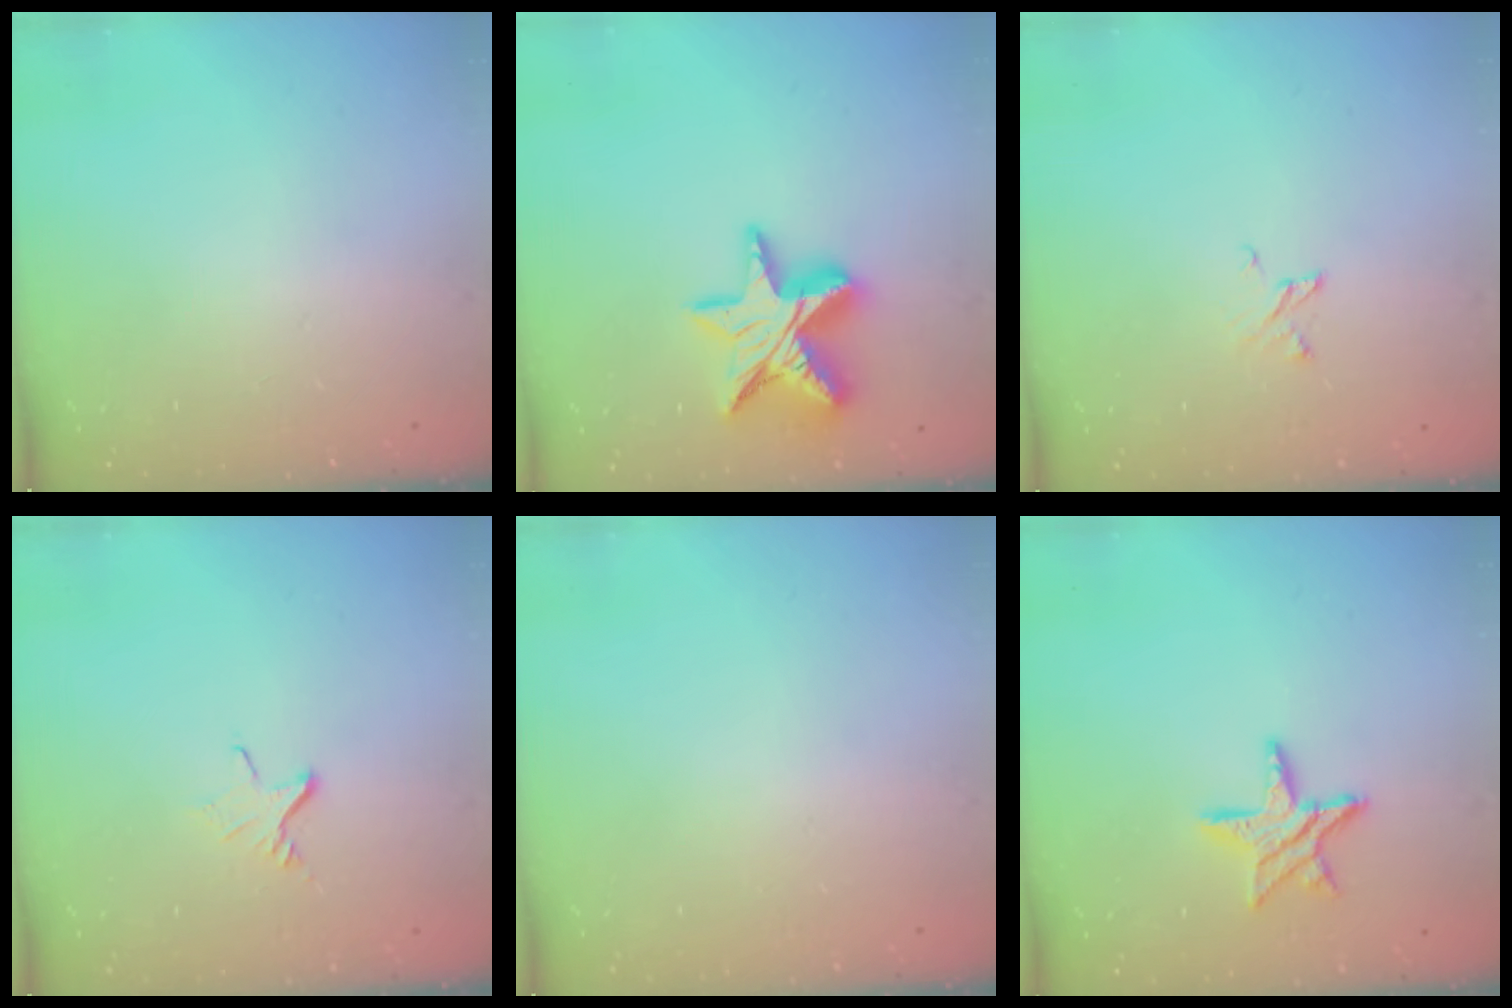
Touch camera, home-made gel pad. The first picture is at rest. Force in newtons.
{"total": 15.8, "press": 15.7, "slide": 1.4}
{"total": 3.5, "press": 3.5, "slide": 0.3}
{"total": 4.0, "press": 4.0, "slide": 0.2}
{"total": 0.0}
{"total": 10.5, "press": 10.4, "slide": 0.8}